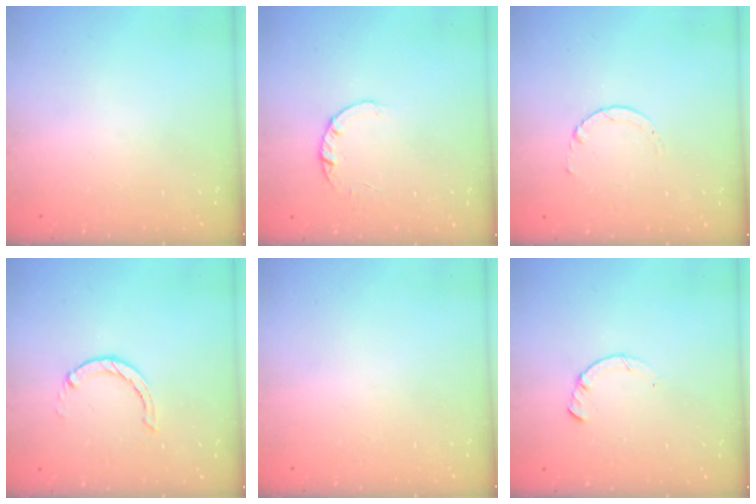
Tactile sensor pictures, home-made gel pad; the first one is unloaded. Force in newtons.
{"total": 1.8, "press": 1.8, "slide": 0.1}
{"total": 1.7, "press": 1.7, "slide": 0.2}
{"total": 0.0}
{"total": 2.6, "press": 2.6, "slide": 0.2}
{"total": 1.4, "press": 1.4, "slide": 0.2}